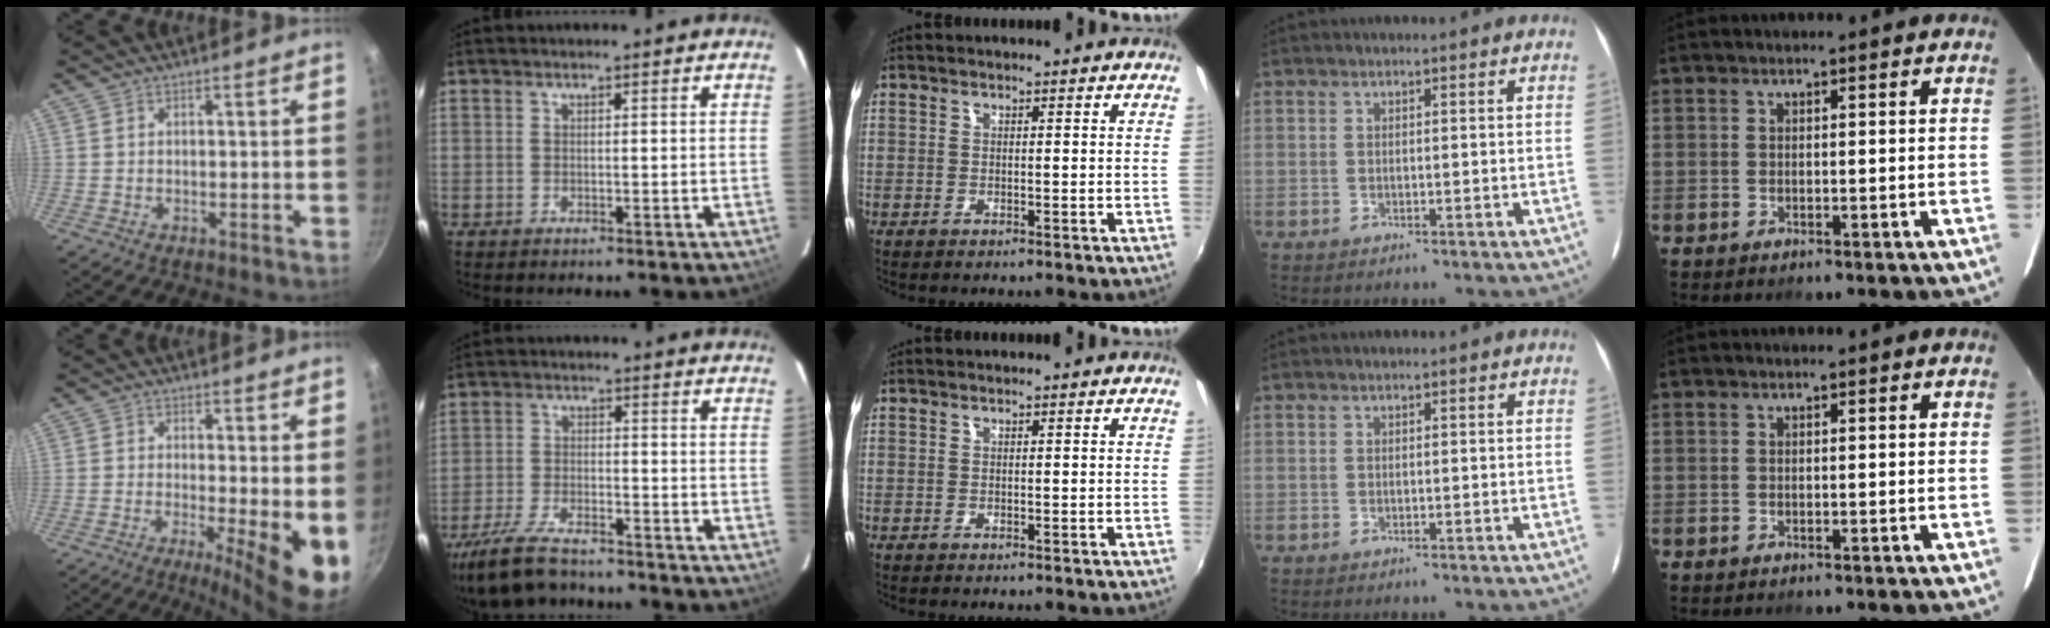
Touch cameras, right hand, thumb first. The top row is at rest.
{"thumb": {"total": 10.1, "force": [-1.6, 2.3, 9.8], "torque": [-0.124, -0.013, -0.021]}, "index": {"total": 13.8, "force": [-11.5, 4.3, 6.3], "torque": [-0.155, -0.017, -0.205]}}